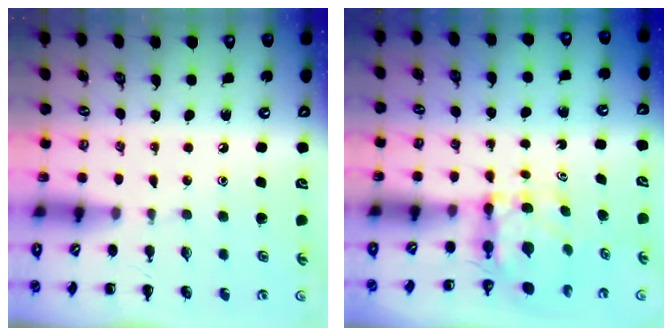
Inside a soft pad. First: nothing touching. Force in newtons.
{"total": 6.2, "press": 6.2, "slide": 0.9}